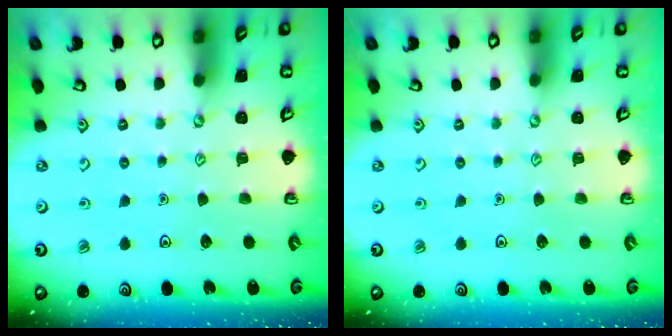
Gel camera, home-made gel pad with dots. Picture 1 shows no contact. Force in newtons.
{"total": 0.0}